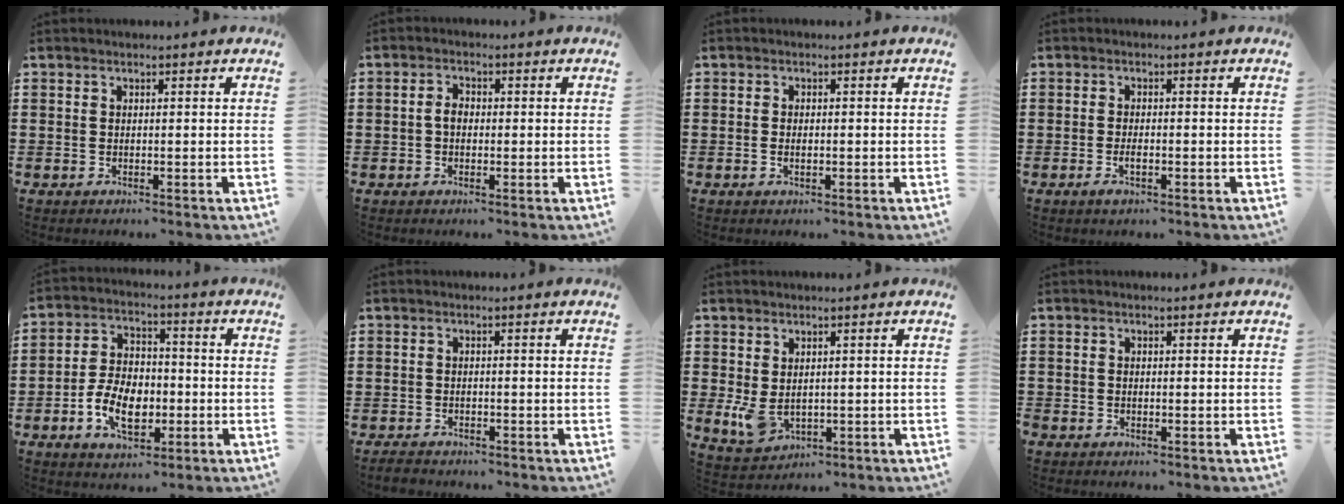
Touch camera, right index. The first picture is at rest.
{"total": 2.1, "force": [-0.2, 1.4, 1.6], "torque": [-0.031, 0.006, -0.005]}
{"total": 1.3, "force": [-0.3, 0.6, 1.1], "torque": [-0.022, 0.001, -0.006]}
{"total": 1.9, "force": [-0.7, 0.6, 1.7], "torque": [-0.030, -0.003, -0.013]}
{"total": 8.4, "force": [-2.6, 5.3, 6.0], "torque": [-0.126, 0.005, -0.053]}
{"total": 1.5, "force": [-1.4, 0.4, 0.1], "torque": [-0.008, 0.001, -0.030]}
{"total": 3.8, "force": [0.1, 2.7, 2.7], "torque": [-0.075, -0.004, -0.002]}
{"total": 0.7, "force": [-0.6, 0.4, 0.1], "torque": [-0.003, 0.001, -0.013]}